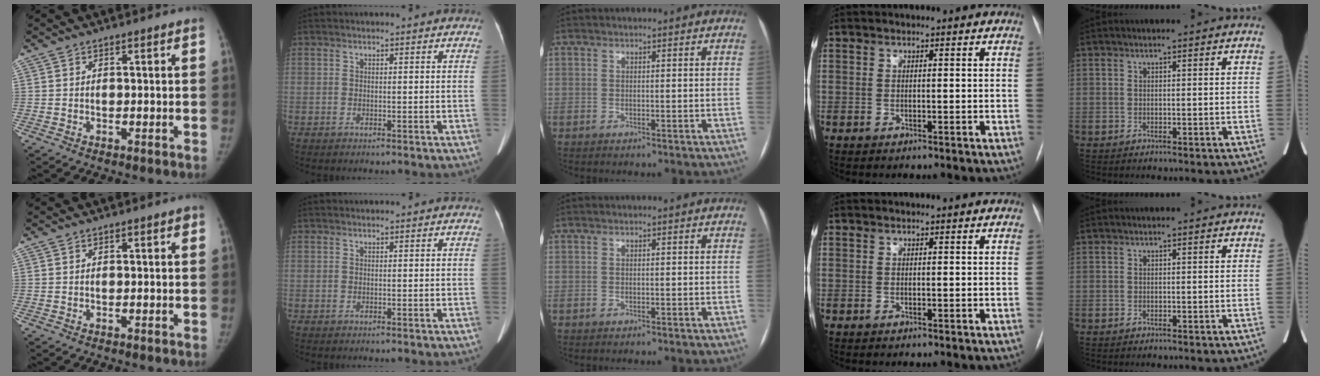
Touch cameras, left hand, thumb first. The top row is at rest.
{"thumb": {"total": 0.6, "force": [0.3, 0.2, 0.5], "torque": [-0.003, 0.004, 0.002]}}